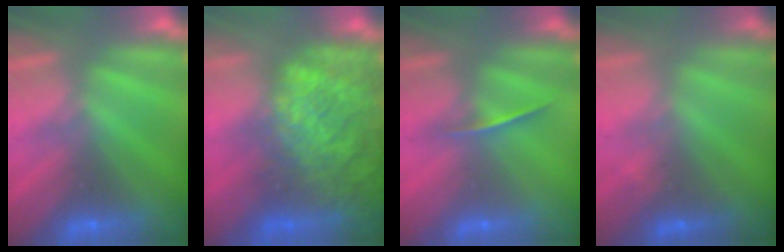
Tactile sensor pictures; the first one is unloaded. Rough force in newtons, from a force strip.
{"total": 9.4}
{"total": 1.4}
{"total": 1.9}